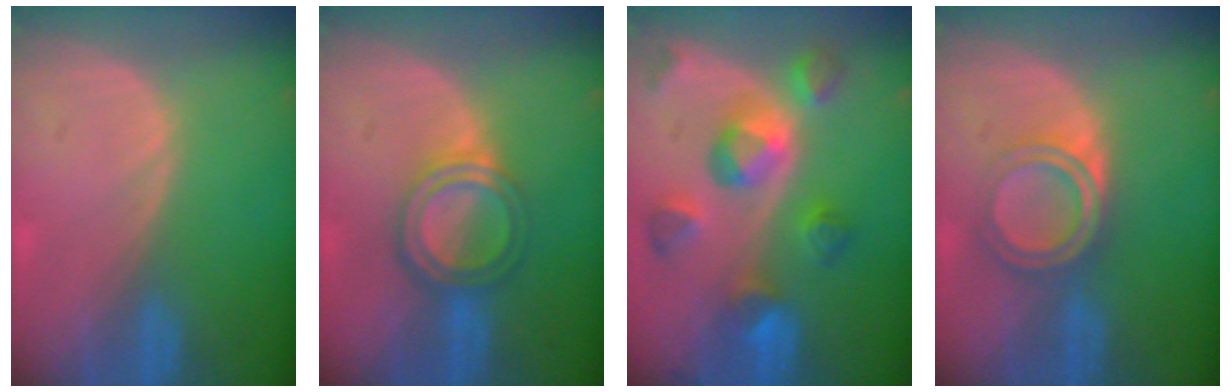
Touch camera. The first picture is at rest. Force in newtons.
{"total": 6.0, "press": 5.5, "slide": 2.4}
{"total": 9.5, "press": 8.7, "slide": 4.0}
{"total": 5.3, "press": 4.9, "slide": 1.9}